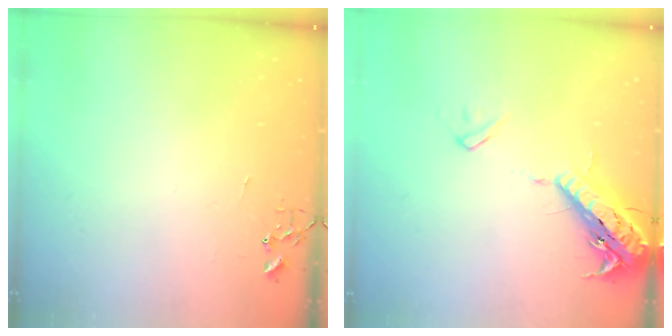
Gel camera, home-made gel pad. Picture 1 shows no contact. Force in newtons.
{"total": 18.4, "press": 18.0, "slide": 4.0}